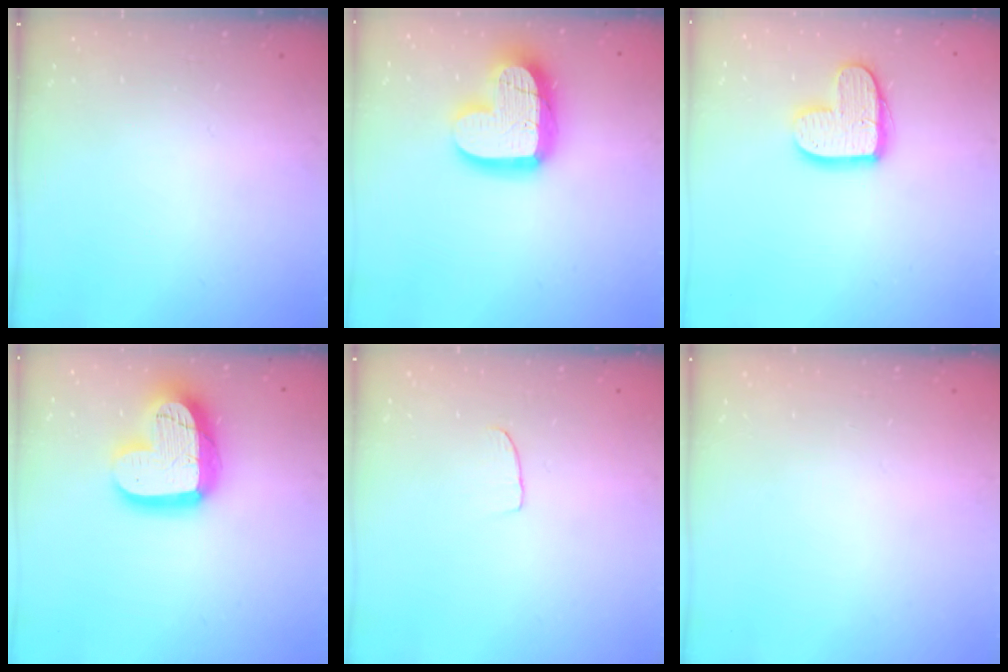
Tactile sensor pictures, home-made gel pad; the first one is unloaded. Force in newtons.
{"total": 17.1, "press": 17.0, "slide": 1.6}
{"total": 12.9, "press": 12.9, "slide": 0.9}
{"total": 18.9, "press": 18.8, "slide": 1.5}
{"total": 3.1, "press": 3.1, "slide": 0.2}
{"total": 0.0}